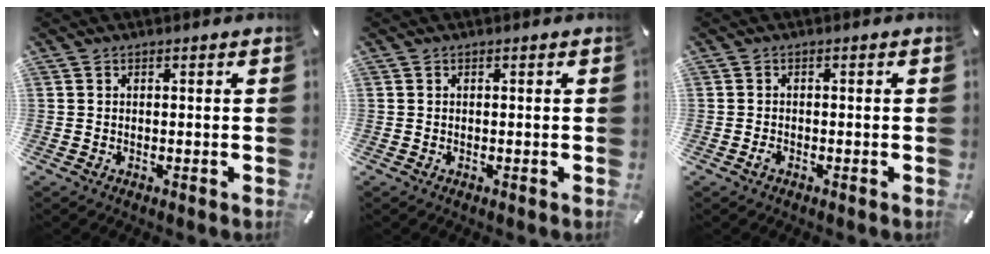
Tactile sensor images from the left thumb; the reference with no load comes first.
{"total": 0.0}
{"total": 1.1, "force": [-0.7, 0.6, 0.6], "torque": [-0.012, 0.001, -0.014]}